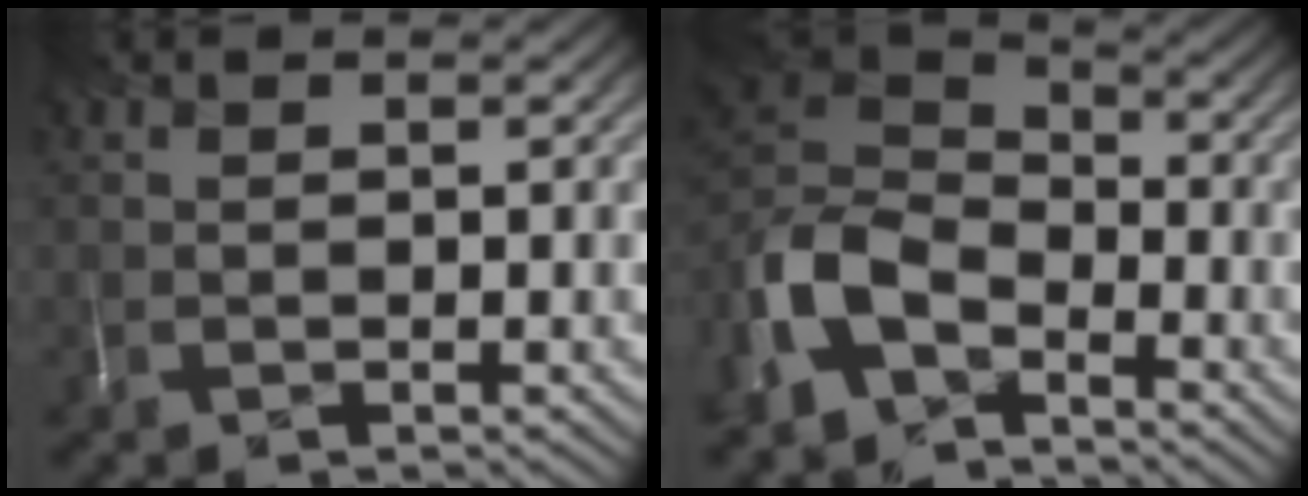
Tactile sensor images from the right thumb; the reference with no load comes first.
{"total": 11.1, "force": [-7.6, 5.8, 5.7], "torque": [-0.131, -0.021, -0.171]}